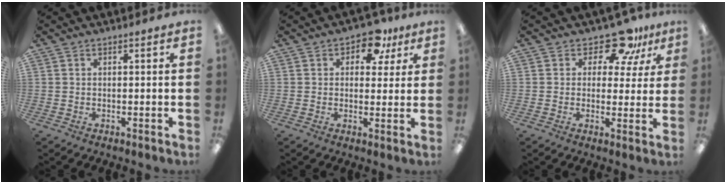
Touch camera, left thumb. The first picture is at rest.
{"total": 8.3, "force": [5.0, 4.9, 4.5], "torque": [-0.054, -0.017, 0.083]}
{"total": 10.7, "force": [7.6, 5.5, 5.1], "torque": [-0.072, -0.046, 0.135]}